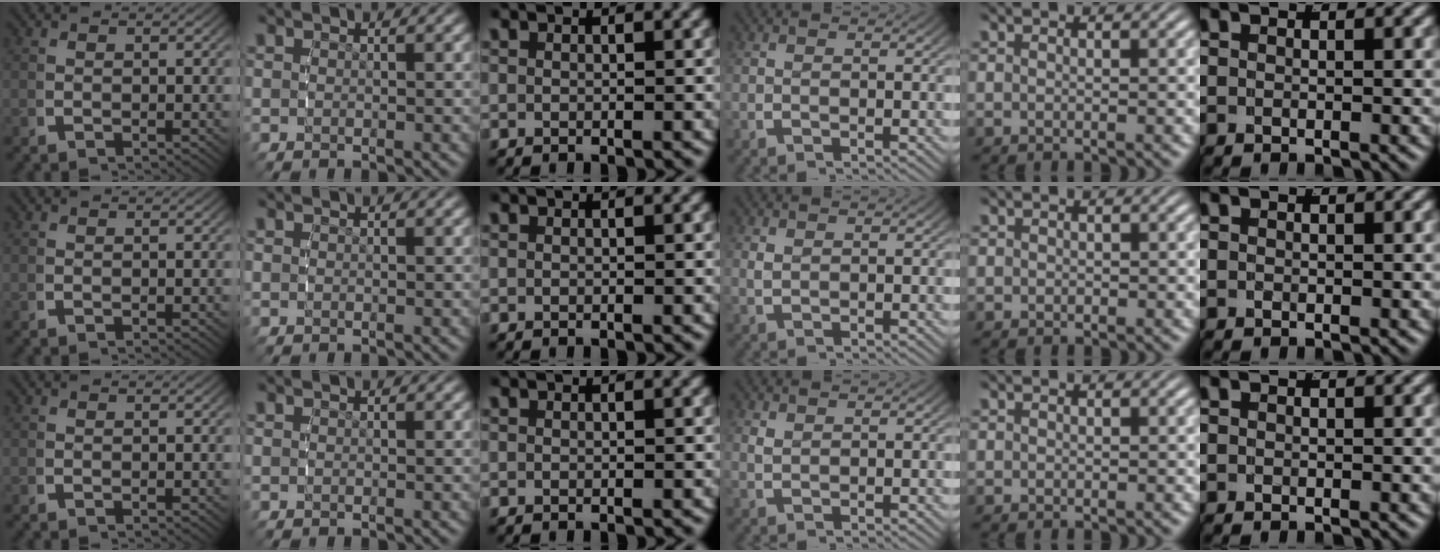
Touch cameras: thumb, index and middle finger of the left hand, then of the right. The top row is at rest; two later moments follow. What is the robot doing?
{"motion": "grasp_and_lifting", "object": "small bumper sticker"}